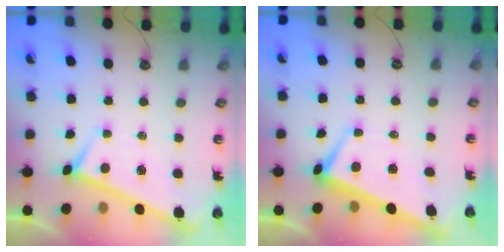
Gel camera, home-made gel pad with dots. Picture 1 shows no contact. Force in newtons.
{"total": 1.6, "press": 1.2, "slide": 0.9}